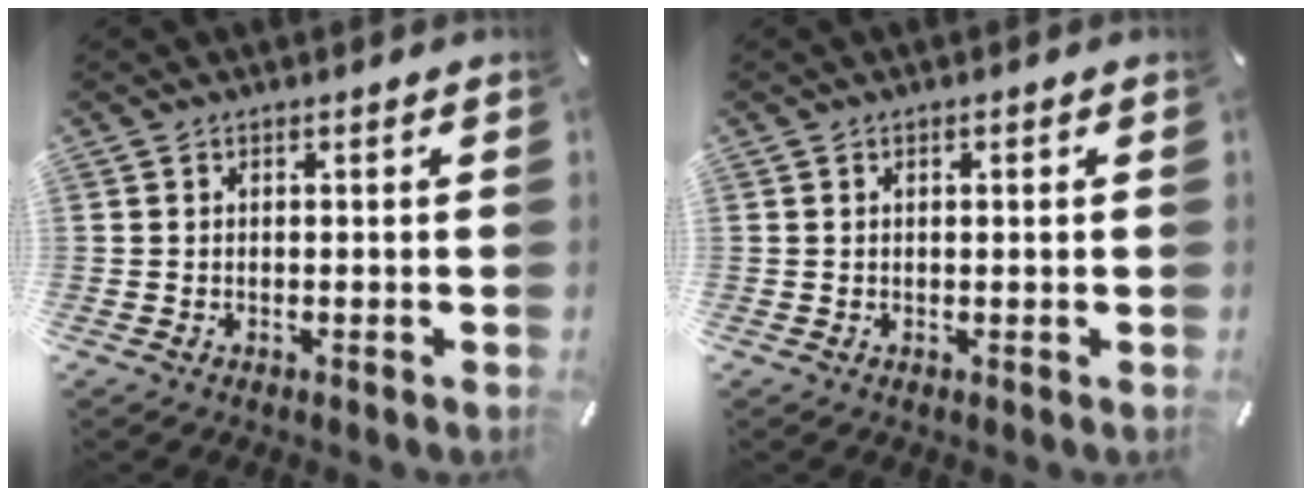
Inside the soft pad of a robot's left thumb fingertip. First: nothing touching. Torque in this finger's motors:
{"motor_torque": [-0.28, -0.18, -0.20, 0.07, -0.02]}